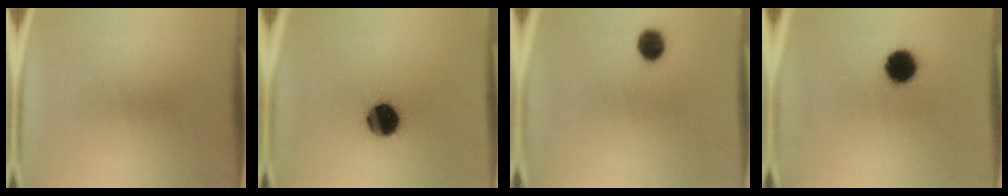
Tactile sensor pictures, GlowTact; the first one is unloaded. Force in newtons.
{"total": 13.0}
{"total": 4.8}
{"total": 9.0}